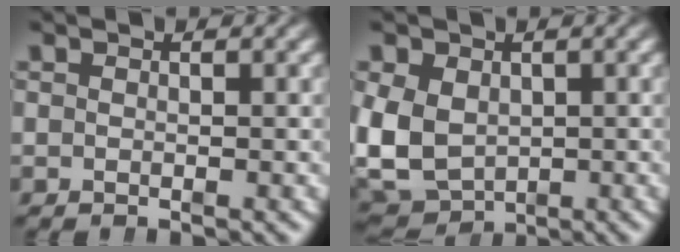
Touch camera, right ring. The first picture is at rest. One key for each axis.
{"total": 10.6, "fx": -1.9, "fy": 9.4, "fz": 4.6, "tx": -0.146, "ty": -0.057, "tz": -0.013}